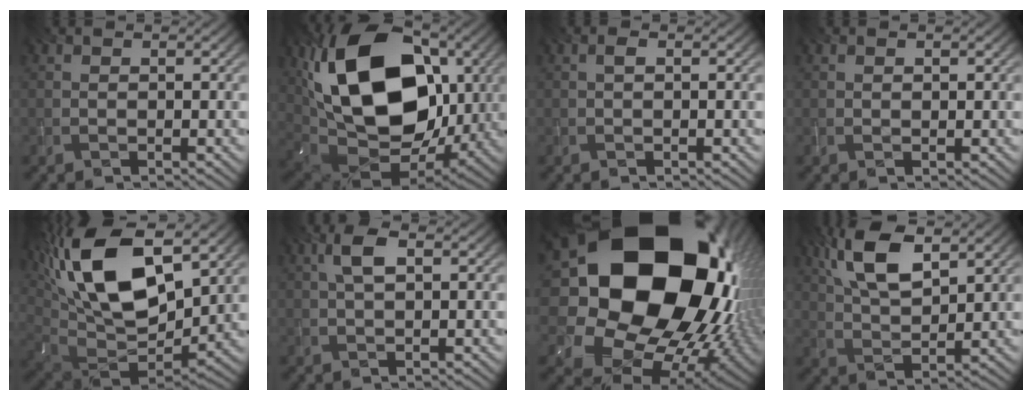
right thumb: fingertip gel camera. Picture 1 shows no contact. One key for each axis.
{"total": 19.9, "fx": 4.6, "fy": 12.9, "fz": 14.5, "tx": -0.280, "ty": 0.001, "tz": 0.085}
{"total": 0.7, "fx": 0.1, "fy": 0.3, "fz": 0.7, "tx": -0.015, "ty": 0.004, "tz": 0.002}
{"total": 0.6, "fx": 0.3, "fy": 0.4, "fz": 0.4, "tx": -0.008, "ty": 0.001, "tz": 0.004}
{"total": 19.9, "fx": 8.1, "fy": 9.6, "fz": 15.5, "tx": -0.314, "ty": 0.037, "tz": 0.131}
{"total": 3.4, "fx": 0.9, "fy": 1.3, "fz": 3.0, "tx": -0.066, "ty": 0.010, "tz": 0.017}
{"total": 25.3, "fx": 6.5, "fy": 19.9, "fz": 14.1, "tx": -0.331, "ty": -0.021, "tz": 0.144}
{"total": 9.7, "fx": 4.9, "fy": 4.0, "fz": 7.4, "tx": -0.166, "ty": 0.013, "tz": 0.100}